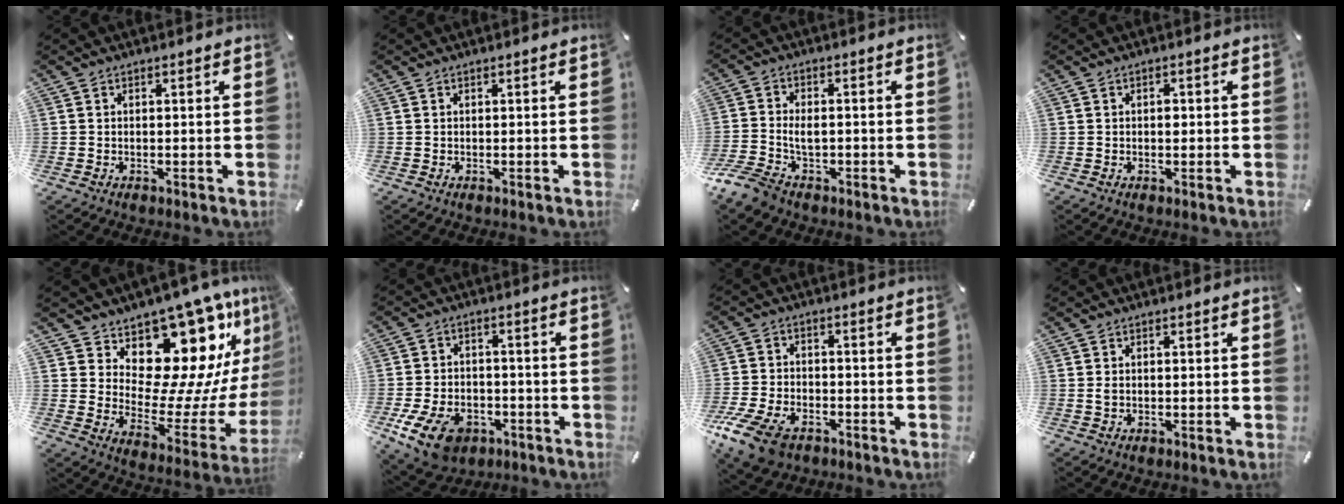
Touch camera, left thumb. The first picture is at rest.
{"total": 0.0}
{"total": 6.4, "force": [-2.6, 4.3, 3.9], "torque": [-0.090, 0.008, -0.049]}
{"total": 1.4, "force": [0.0, 0.9, 1.0], "torque": [-0.012, 0.000, -0.004]}
{"total": 19.5, "force": [12.8, 10.1, 10.6], "torque": [-0.134, -0.128, 0.222]}
{"total": 12.0, "force": [-6.0, 7.7, 6.9], "torque": [-0.145, 0.034, -0.105]}
{"total": 10.4, "force": [-6.4, 6.0, 5.6], "torque": [-0.125, 0.027, -0.119]}
{"total": 1.0, "force": [0.0, 0.7, 0.8], "torque": [-0.017, 0.003, -0.001]}